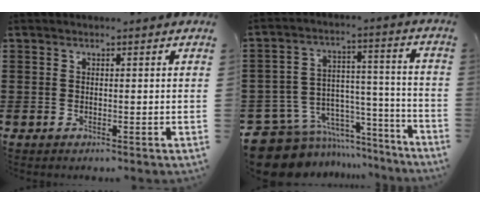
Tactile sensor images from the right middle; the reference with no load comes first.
{"total": 9.7, "force": [-8.1, 5.2, 1.7], "torque": [-0.053, 0.019, -0.150]}